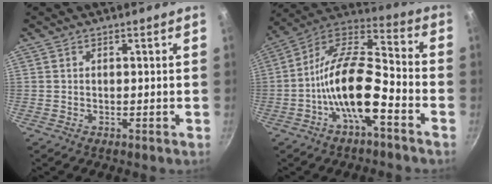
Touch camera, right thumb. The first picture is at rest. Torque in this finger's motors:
{"motor_torque": [1.43, 1.24, 1.75, -0.94, 0.47]}